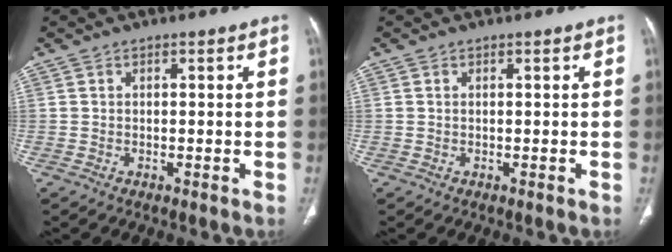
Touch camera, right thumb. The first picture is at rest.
{"total": 0.0}